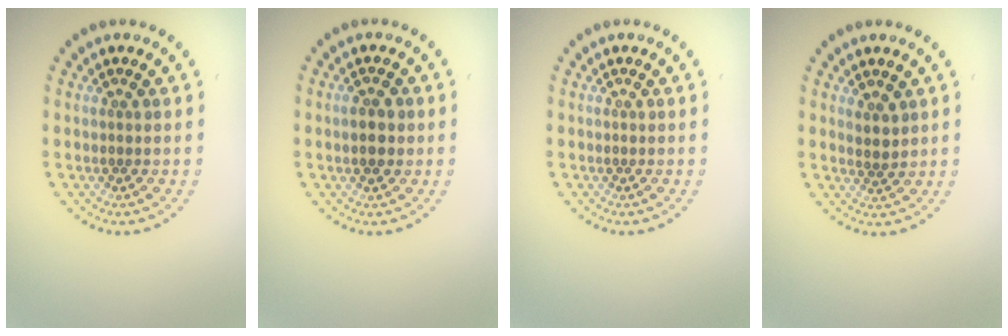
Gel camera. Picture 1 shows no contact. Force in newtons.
{"total": 2.5, "press": 2.5, "slide": 0.2}
{"total": 0.0}
{"total": 1.6, "press": 1.3, "slide": 1.0}